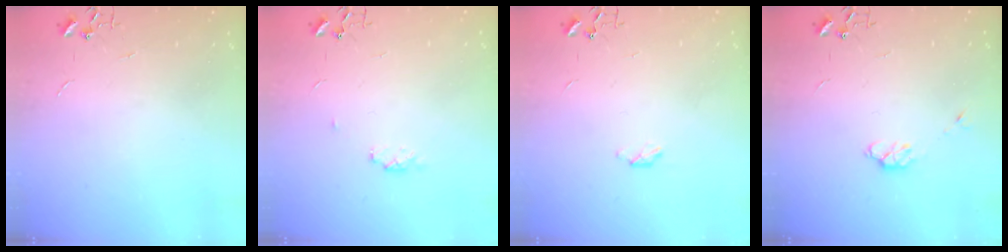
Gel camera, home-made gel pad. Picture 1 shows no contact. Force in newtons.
{"total": 4.5, "press": 4.5, "slide": 0.9}
{"total": 2.9, "press": 2.9, "slide": 0.5}
{"total": 5.1, "press": 5.0, "slide": 1.0}